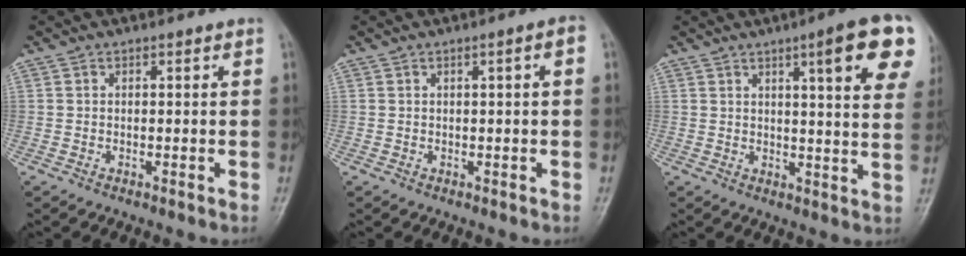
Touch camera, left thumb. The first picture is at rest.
{"total": 2.5, "force": [0.3, 0.4, 2.5], "torque": [-0.039, 0.009, 0.005]}
{"total": 14.6, "force": [6.6, 2.6, 12.8], "torque": [-0.137, -0.022, 0.080]}